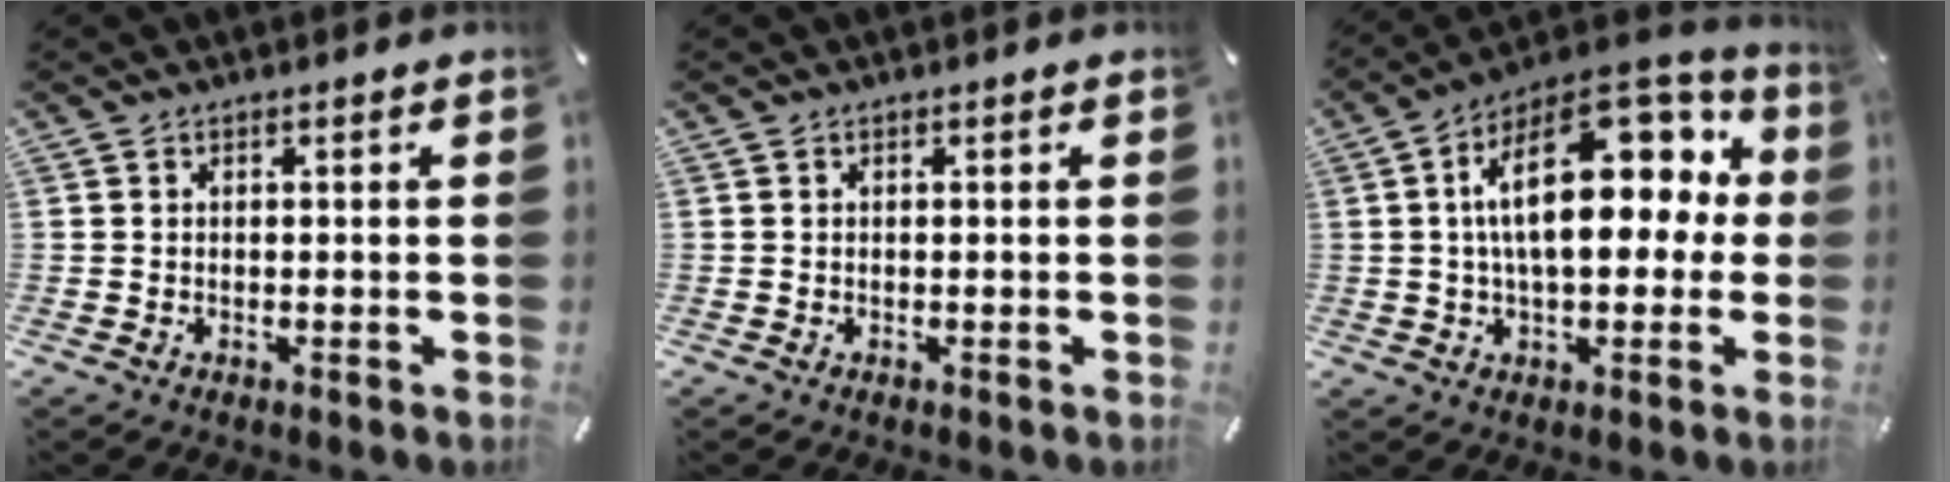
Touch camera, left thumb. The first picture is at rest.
{"total": 0.0}
{"total": 22.2, "force": [5.3, 11.9, 17.9], "torque": [-0.285, -0.029, 0.088]}